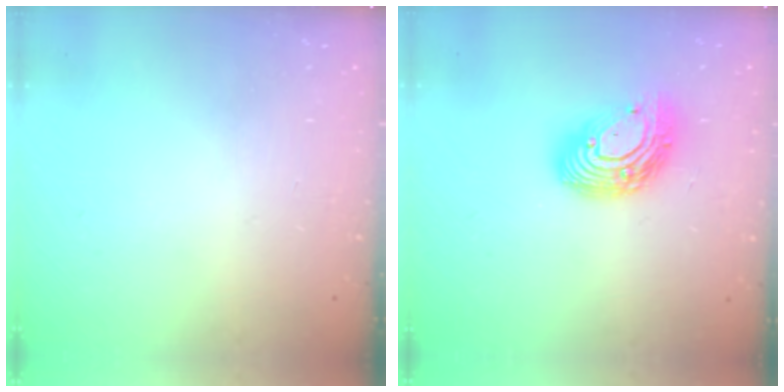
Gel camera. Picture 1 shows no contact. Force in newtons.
{"total": 15.3, "press": 15.3, "slide": 1.2}